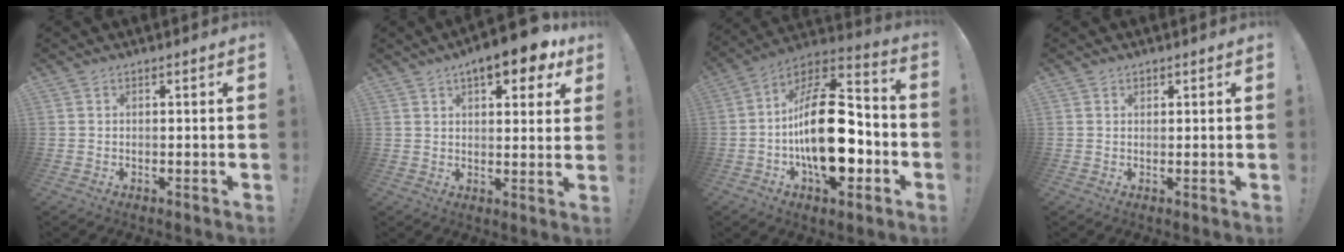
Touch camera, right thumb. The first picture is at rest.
{"total": 10.9, "force": [7.0, 3.7, 7.5], "torque": [-0.092, -0.039, 0.113]}
{"total": 26.4, "force": [-4.0, 13.2, 22.5], "torque": [-0.387, 0.031, -0.055]}
{"total": 0.8, "force": [0.6, 0.5, 0.2], "torque": [-0.003, 0.000, 0.010]}